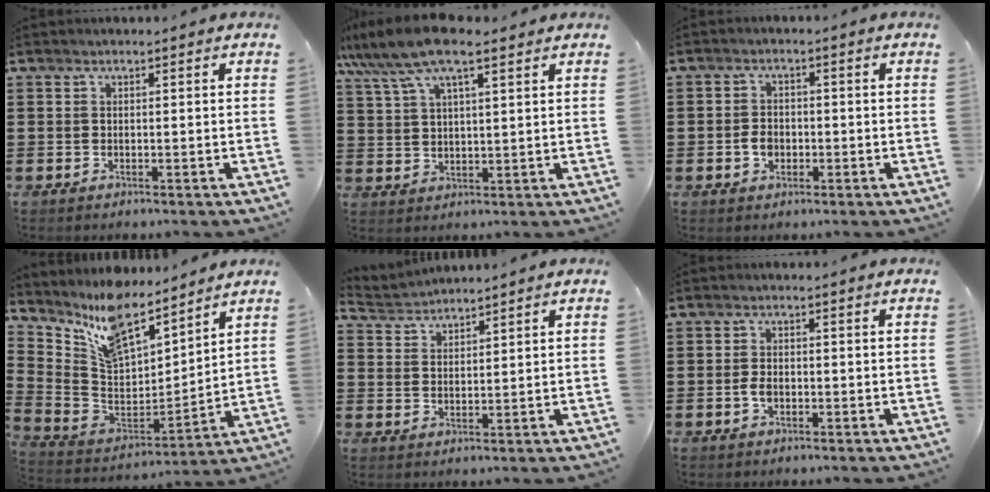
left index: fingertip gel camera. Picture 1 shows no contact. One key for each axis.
{"total": 9.2, "fx": 6.7, "fy": 2.5, "fz": 5.9, "tx": -0.129, "ty": -0.005, "tz": 0.123}
{"total": 2.7, "fx": -0.7, "fy": 2.0, "fz": 1.6, "tx": -0.034, "ty": 0.002, "tz": -0.014}
{"total": 10.7, "fx": 9.2, "fy": 3.0, "fz": 4.4, "tx": -0.131, "ty": -0.057, "tz": 0.166}
{"total": 2.7, "fx": 2.6, "fy": 0.4, "fz": -0.5, "tx": -0.001, "ty": -0.006, "tz": 0.048}
{"total": 2.2, "fx": -0.5, "fy": 1.3, "fz": 1.7, "tx": -0.049, "ty": -0.002, "tz": -0.013}